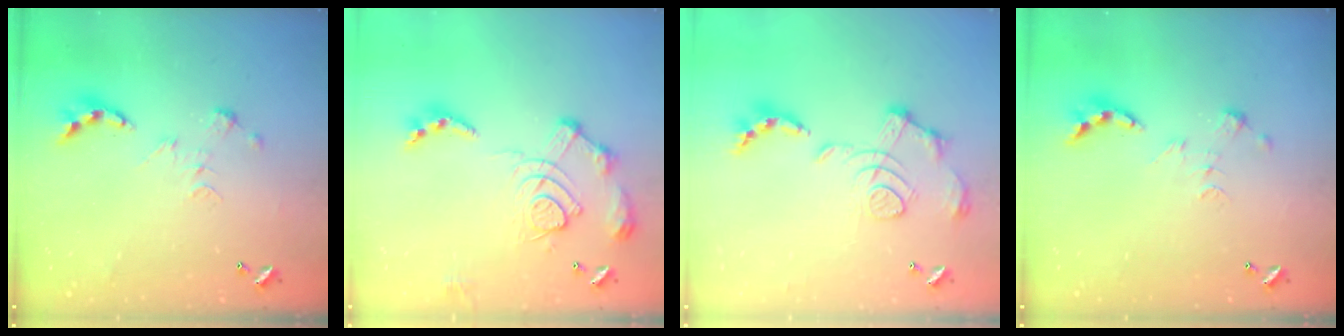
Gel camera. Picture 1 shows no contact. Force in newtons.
{"total": 15.6, "press": 15.5, "slide": 1.6}
{"total": 1.7, "press": 1.1, "slide": 1.3}
{"total": 3.3, "press": 3.3, "slide": 0.4}